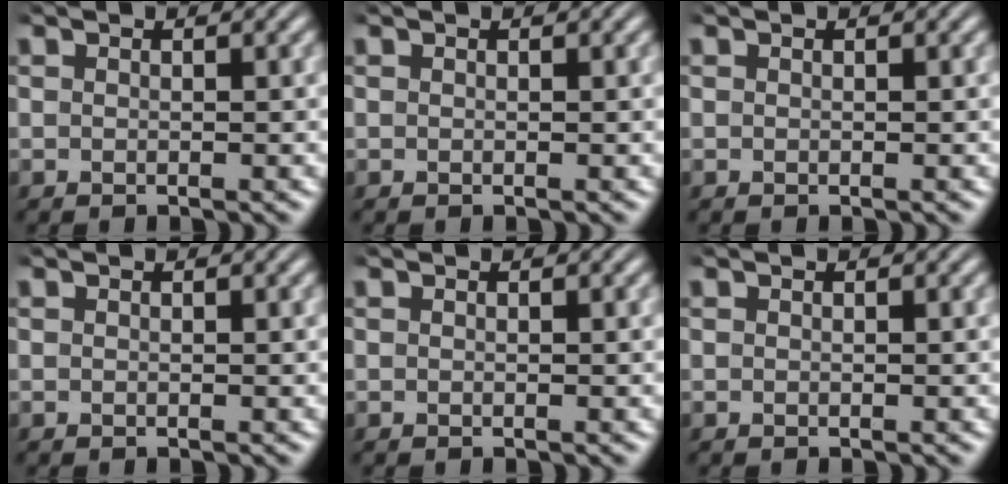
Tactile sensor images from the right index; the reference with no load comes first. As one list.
[{"total": 0.0}, {"total": 0.0}, {"total": 0.0}, {"total": 0.0}, {"total": 0.0}]